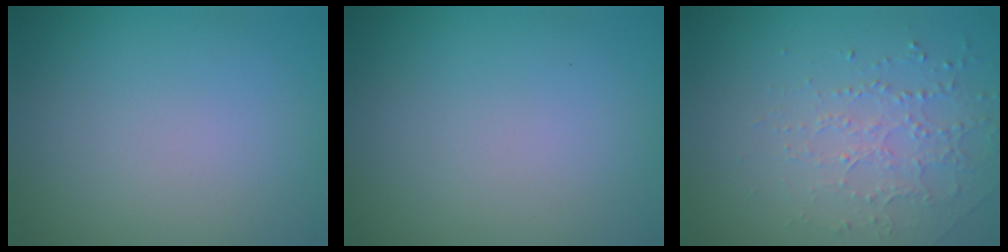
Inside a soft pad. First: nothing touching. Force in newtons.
{"total": 0.0}
{"total": 1.7, "press": 1.5, "slide": 0.8}